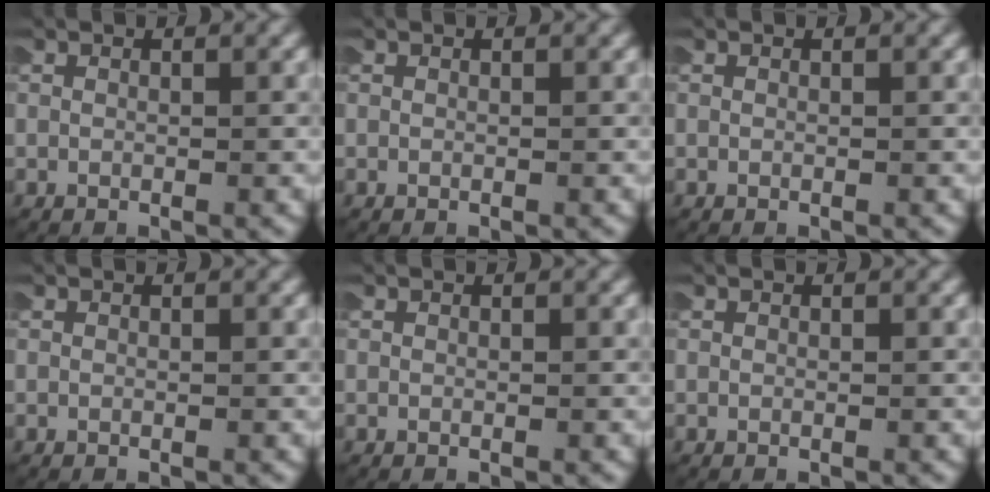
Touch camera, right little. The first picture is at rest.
{"total": 0.0}
{"total": 0.0}
{"total": 0.0}
{"total": 0.0}
{"total": 0.0}